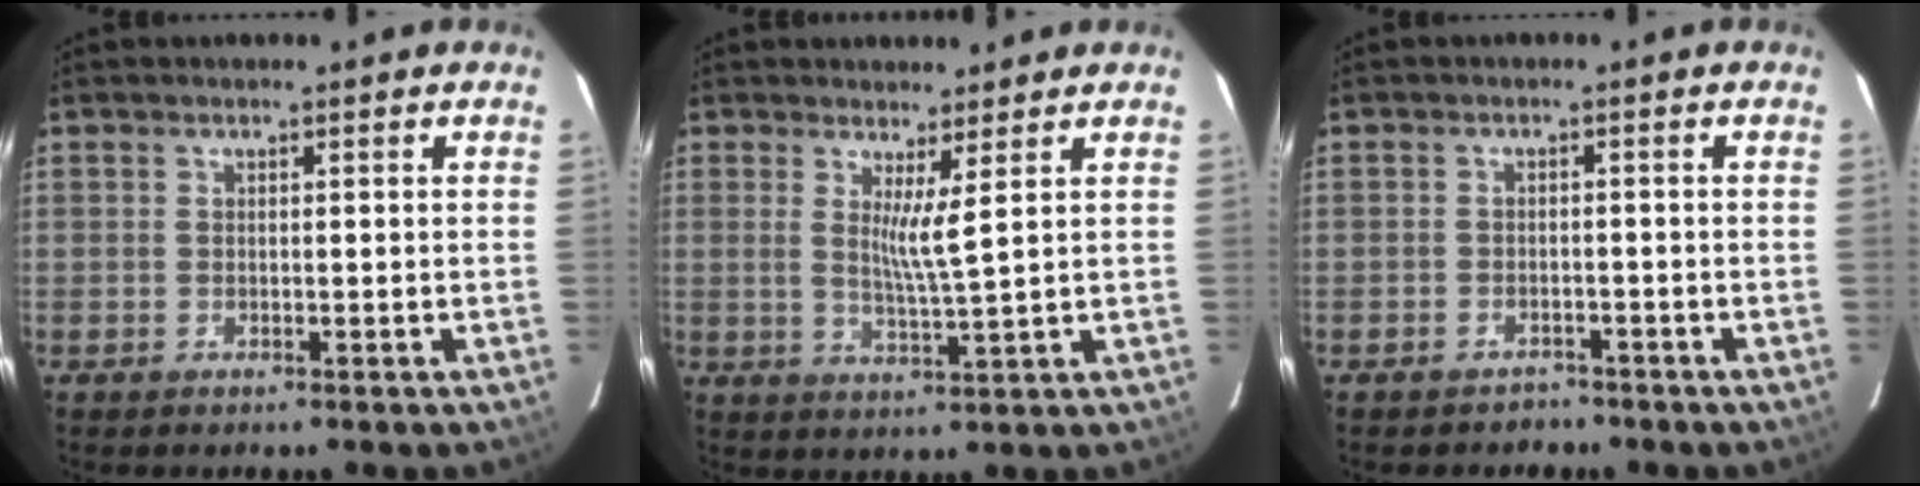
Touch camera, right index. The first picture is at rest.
{"total": 4.3, "force": [2.0, -0.7, 3.7], "torque": [-0.068, -0.017, 0.031]}
{"total": 3.5, "force": [-2.9, 2.0, 0.2], "torque": [-0.009, 0.007, -0.040]}